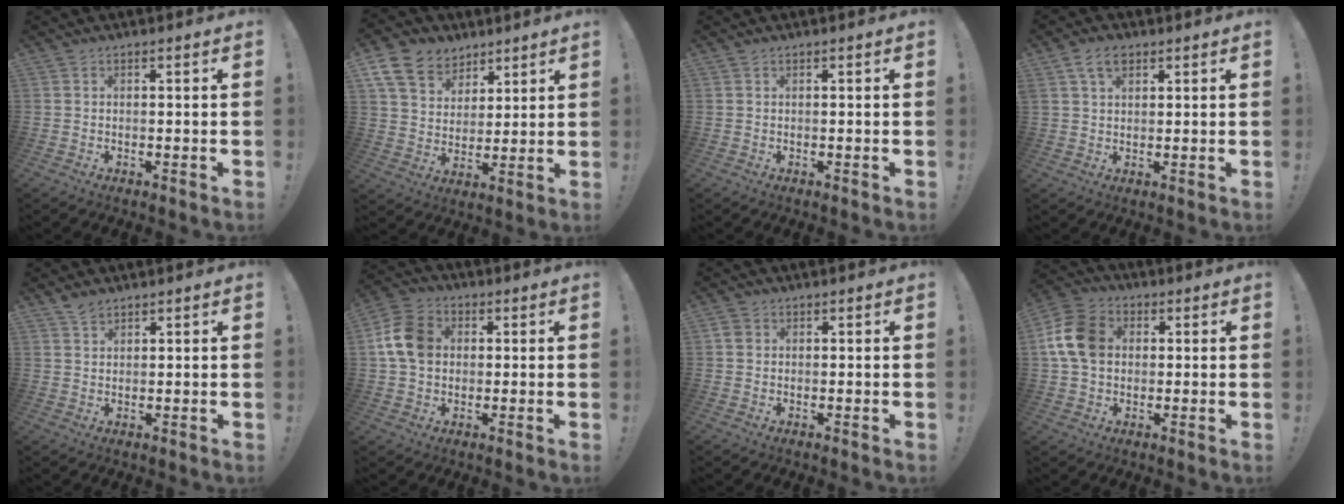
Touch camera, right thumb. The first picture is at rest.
{"total": 12.3, "force": [7.7, 8.7, 4.1], "torque": [-0.074, -0.049, 0.154]}
{"total": 0.0}
{"total": 5.6, "force": [3.0, 3.4, 3.3], "torque": [-0.056, -0.003, 0.057]}
{"total": 3.0, "force": [2.5, 1.2, 1.1], "torque": [-0.017, -0.012, 0.046]}
{"total": 12.0, "force": [1.8, 9.4, 7.2], "torque": [-0.122, 0.012, 0.040]}
{"total": 1.9, "force": [0.8, 1.6, 0.7], "torque": [-0.009, 0.002, 0.015]}
{"total": 13.1, "force": [2.0, 10.1, 8.1], "torque": [-0.150, 0.012, 0.045]}